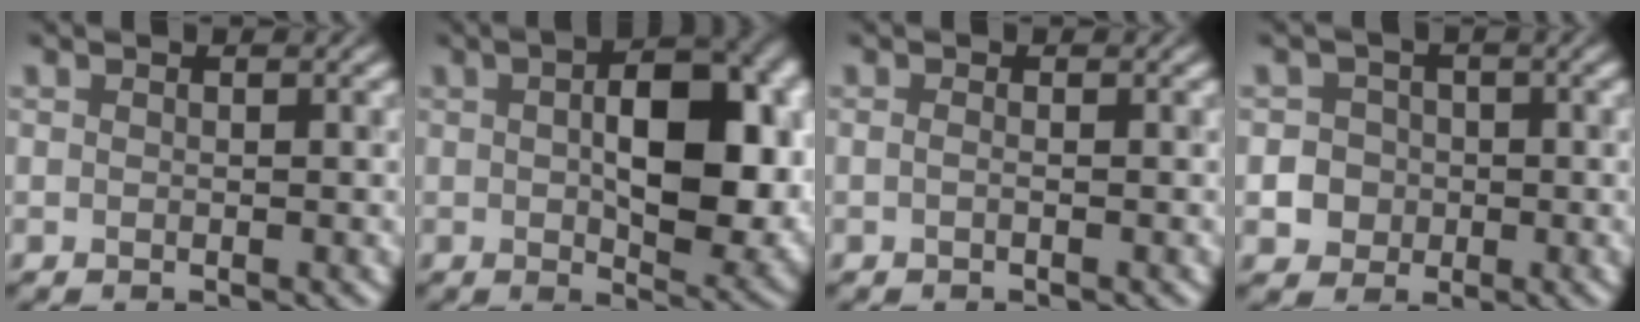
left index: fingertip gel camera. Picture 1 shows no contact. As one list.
[{"total": 10.2, "force": [0.7, 5.1, 8.8], "torque": [-0.125, -0.001, 0.012]}, {"total": 0.7, "force": [-0.2, 0.2, 0.6], "torque": [-0.013, -0.006, -0.010]}, {"total": 4.1, "force": [-1.0, 3.9, 1.1], "torque": [0.009, 0.008, -0.031]}]